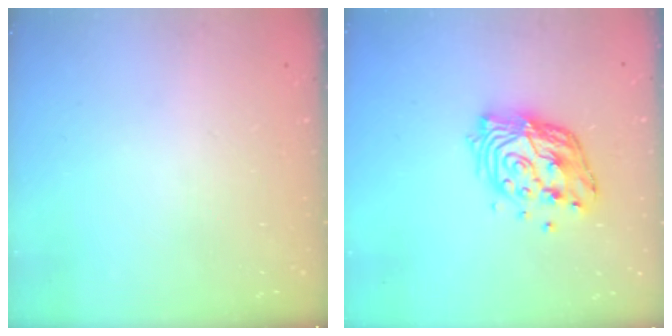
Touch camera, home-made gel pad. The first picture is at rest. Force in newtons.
{"total": 14.3, "press": 14.2, "slide": 1.2}